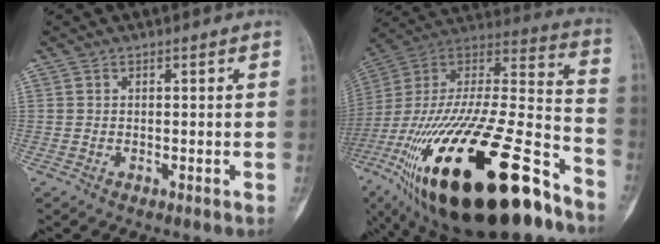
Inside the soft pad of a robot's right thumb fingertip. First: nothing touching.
{"total": 43.3, "force": [-22.3, 15.5, 33.7], "torque": [-0.615, 0.024, -0.372]}